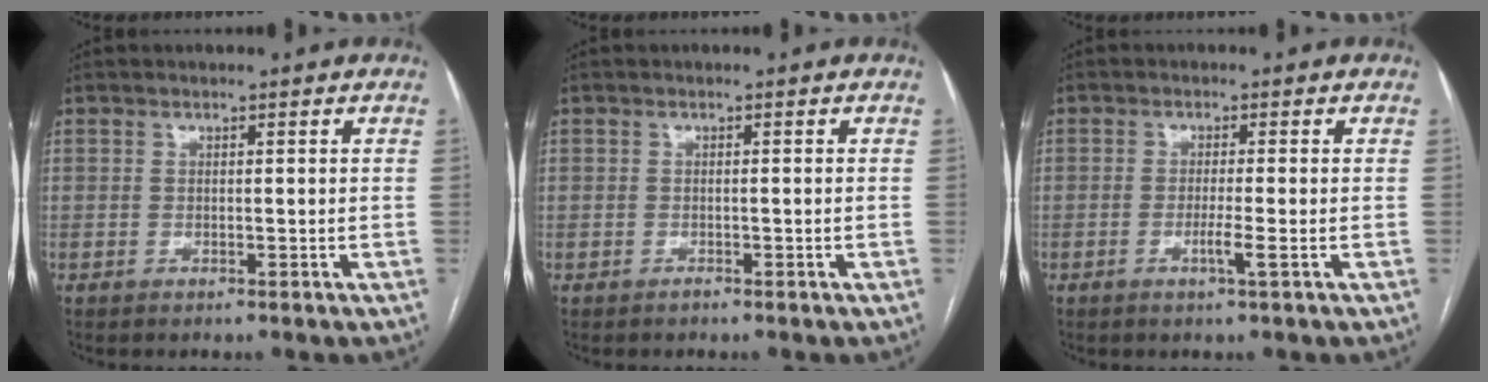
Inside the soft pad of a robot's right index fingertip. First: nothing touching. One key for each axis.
{"total": 0.5, "fx": -0.4, "fy": 0.3, "fz": 0.0, "tx": 0.001, "ty": 0.001, "tz": -0.009}
{"total": 2.5, "fx": -0.9, "fy": -0.5, "fz": 2.3, "tx": -0.045, "ty": -0.005, "tz": -0.017}